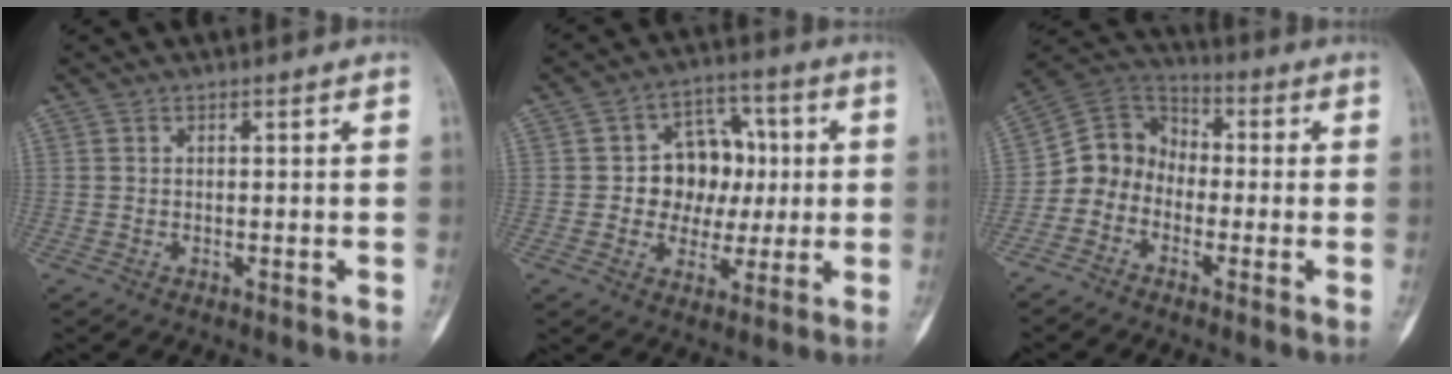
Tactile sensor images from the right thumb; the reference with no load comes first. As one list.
[{"total": 11.7, "force": [0.5, 9.6, 6.8], "torque": [-0.039, 0.022, 0.007]}, {"total": 8.9, "force": [-2.8, 7.7, 3.3], "torque": [-0.036, 0.060, -0.072]}]